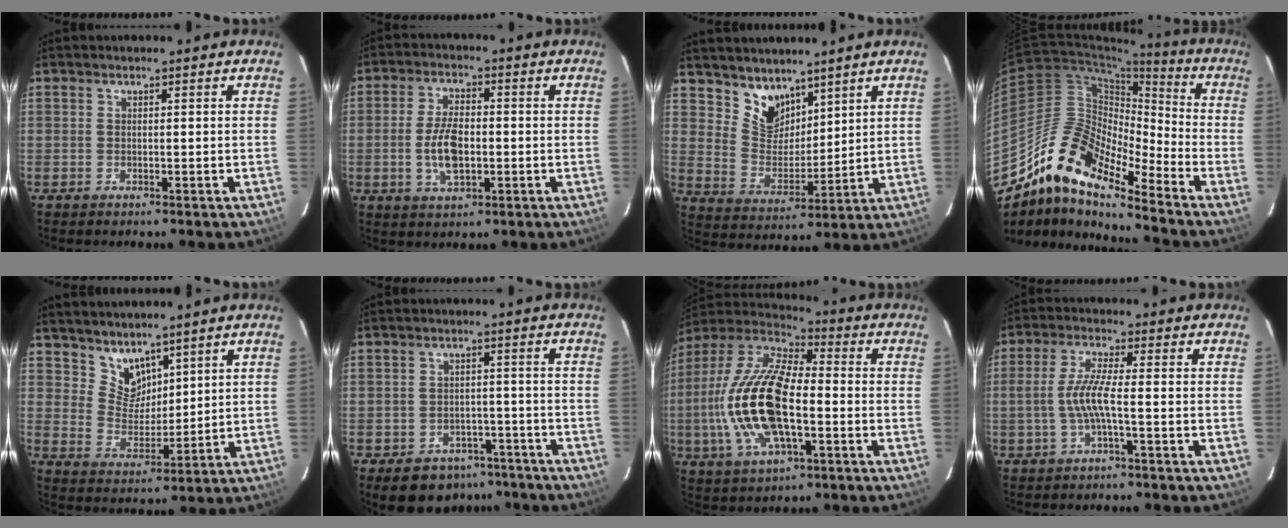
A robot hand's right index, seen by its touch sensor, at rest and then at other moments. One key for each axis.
{"total": 8.1, "fx": -1.3, "fy": 4.0, "fz": 6.9, "tx": -0.139, "ty": 0.000, "tz": -0.022}
{"total": 8.4, "fx": 6.4, "fy": 4.8, "fz": 2.5, "tx": -0.040, "ty": 0.000, "tz": 0.131}
{"total": 14.8, "fx": -11.6, "fy": 3.5, "fz": 8.4, "tx": -0.132, "ty": 0.003, "tz": -0.236}
{"total": 6.9, "fx": 5.5, "fy": 3.8, "fz": 1.6, "tx": -0.018, "ty": 0.002, "tz": 0.114}
{"total": 9.5, "fx": -6.4, "fy": 6.5, "fz": 2.5, "tx": -0.054, "ty": 0.031, "tz": -0.067}
{"total": 20.9, "fx": -3.6, "fy": 8.9, "fz": 18.6, "tx": -0.390, "ty": -0.004, "tz": -0.073}
{"total": 5.9, "fx": -1.6, "fy": 0.2, "fz": 5.7, "tx": -0.123, "ty": 0.002, "tz": -0.027}